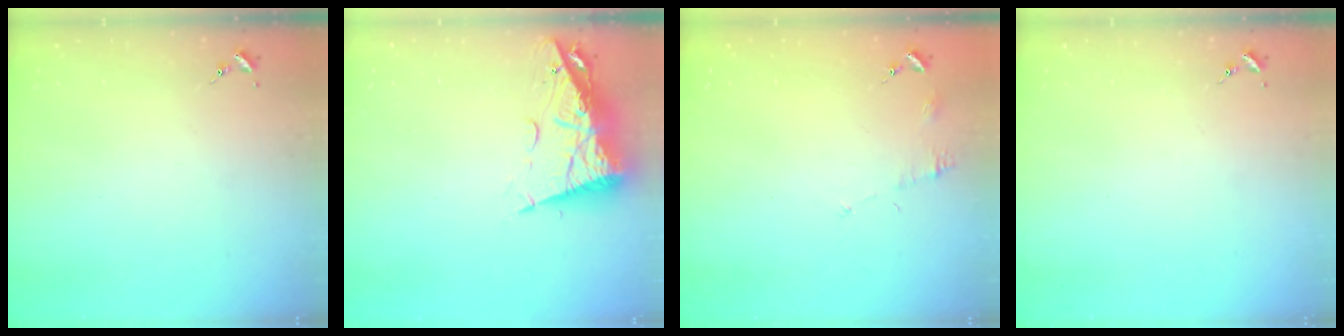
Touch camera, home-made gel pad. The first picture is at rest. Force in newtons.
{"total": 11.4, "press": 11.3, "slide": 1.2}
{"total": 5.2, "press": 5.2, "slide": 0.5}
{"total": 0.0}